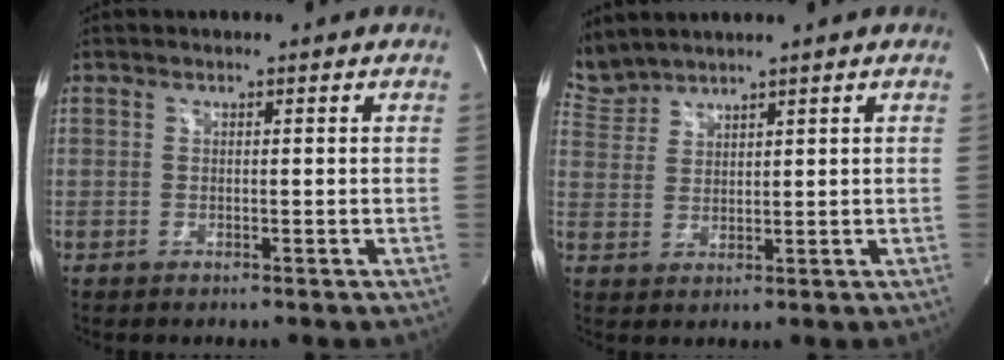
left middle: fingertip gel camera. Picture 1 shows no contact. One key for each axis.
{"total": 4.4, "fx": 4.4, "fy": 0.2, "fz": -0.1, "tx": -0.016, "ty": 0.017, "tz": 0.100}